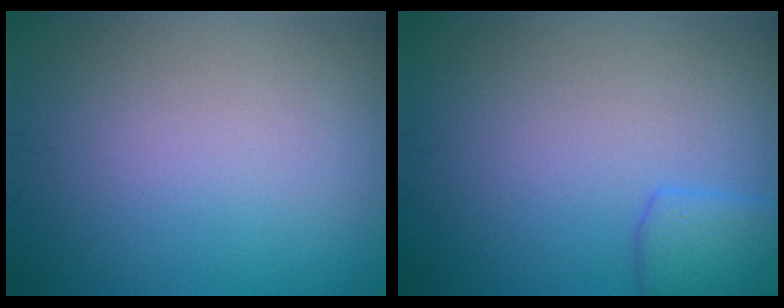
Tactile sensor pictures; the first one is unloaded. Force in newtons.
{"total": 2.6, "press": 2.6, "slide": 0.1}